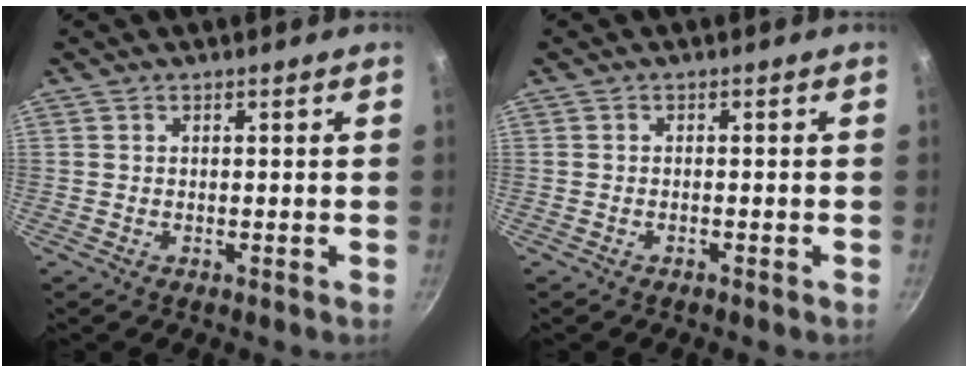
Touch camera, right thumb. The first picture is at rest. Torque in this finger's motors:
{"motor_torque": [-0.12, -0.01, -0.40, 0.02, -0.01]}